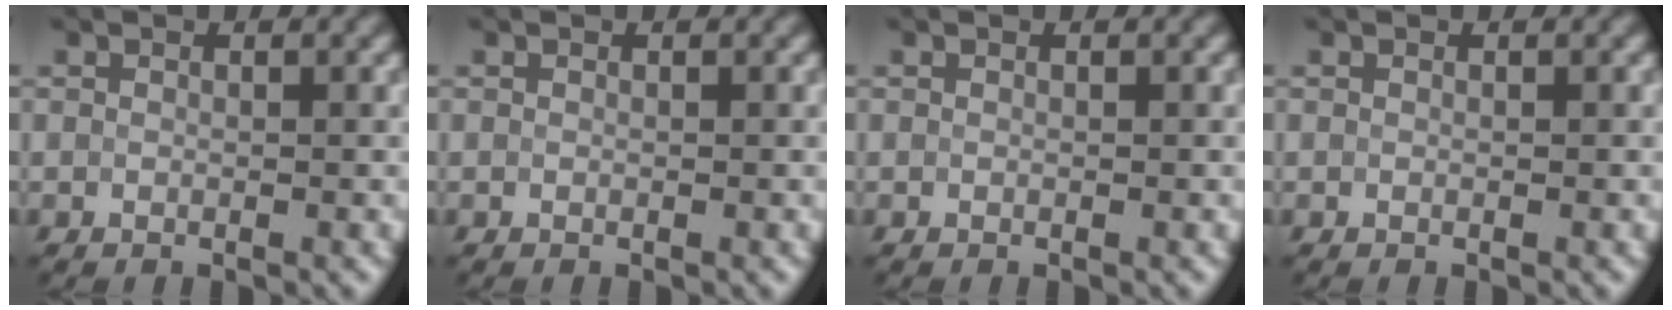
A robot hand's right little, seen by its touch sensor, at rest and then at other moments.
{"total": 0.0}
{"total": 0.0}
{"total": 0.0}